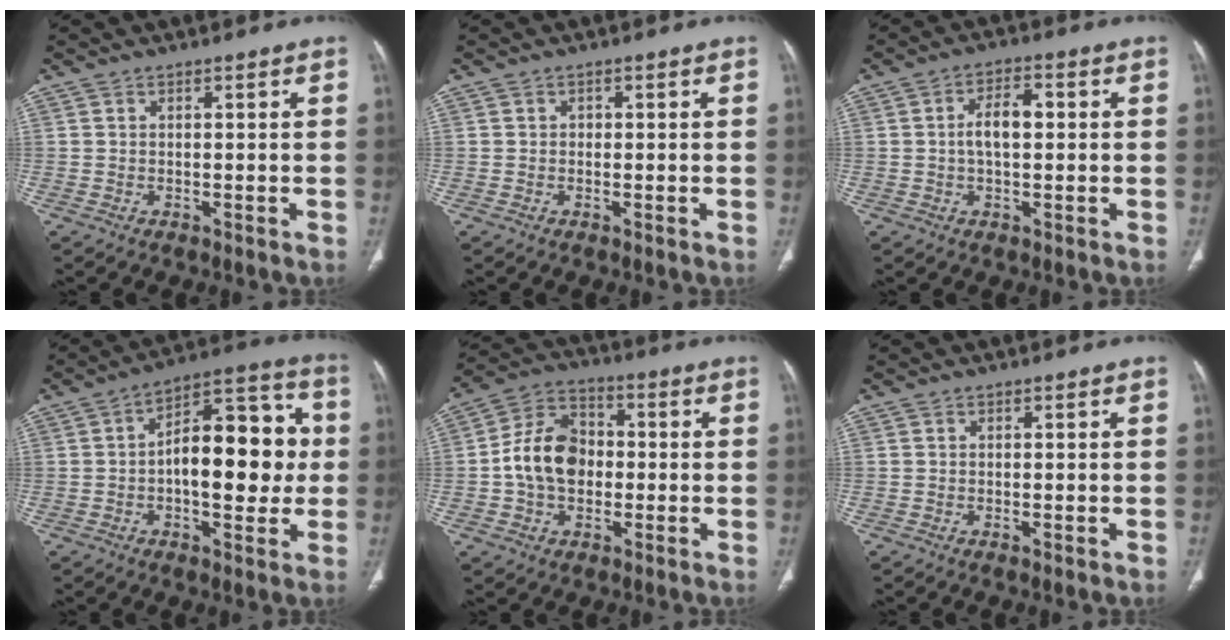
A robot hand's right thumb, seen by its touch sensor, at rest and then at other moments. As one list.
[{"total": 0.8, "force": [0.0, 0.7, 0.3], "torque": [0.000, 0.003, -0.001]}, {"total": 5.8, "force": [0.3, 3.1, 4.9], "torque": [-0.086, 0.014, 0.002]}, {"total": 17.8, "force": [-0.3, 8.8, 15.4], "torque": [-0.193, 0.033, -0.010]}, {"total": 12.3, "force": [-0.8, 9.2, 8.2], "torque": [-0.128, 0.032, -0.022]}, {"total": 0.8, "force": [-0.2, 0.3, 0.8], "torque": [-0.016, -0.003, -0.004]}]